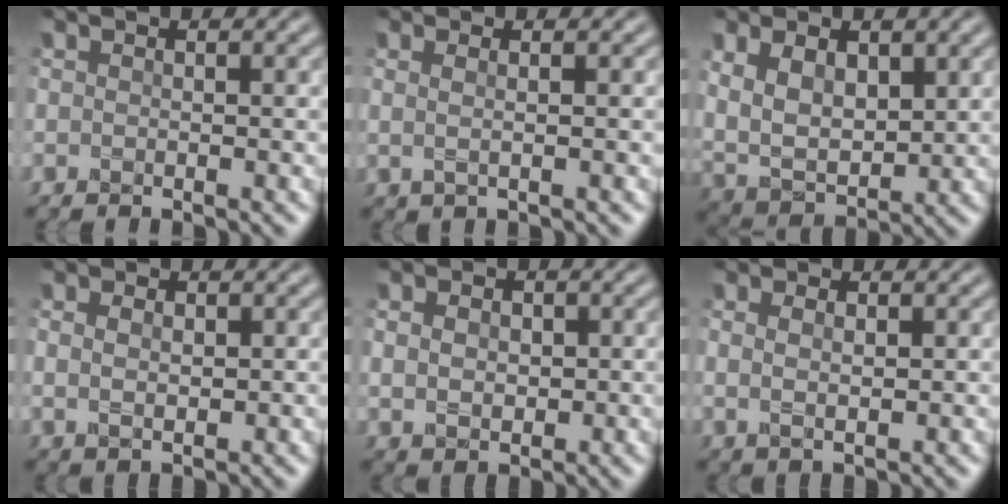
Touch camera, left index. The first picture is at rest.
{"total": 1.4, "force": [0.5, 0.4, 1.2], "torque": [-0.017, 0.000, -0.002]}
{"total": 5.6, "force": [2.0, 3.4, 4.0], "torque": [-0.084, -0.002, 0.038]}
{"total": 2.1, "force": [0.6, 1.4, 1.4], "torque": [-0.018, 0.003, 0.007]}
{"total": 2.8, "force": [0.5, 2.2, 1.6], "torque": [-0.027, 0.007, 0.005]}
{"total": 1.8, "force": [0.6, 0.9, 1.4], "torque": [-0.024, 0.002, 0.009]}